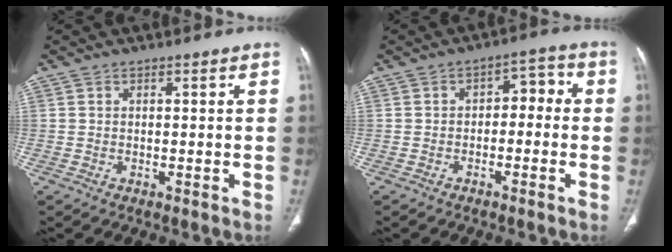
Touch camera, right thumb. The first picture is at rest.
{"total": 5.2, "force": [-0.8, 3.5, 3.7], "torque": [-0.029, 0.034, -0.021]}